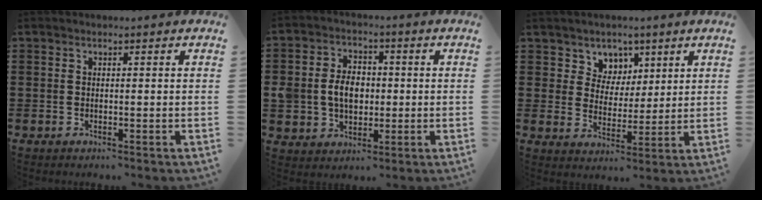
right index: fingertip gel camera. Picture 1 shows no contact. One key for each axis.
{"total": 6.3, "fx": -0.2, "fy": 5.0, "fz": 3.8, "tx": -0.083, "ty": 0.011, "tz": -0.008}
{"total": 5.6, "fx": 3.4, "fy": 4.4, "fz": -0.3, "tx": -0.030, "ty": -0.007, "tz": 0.063}